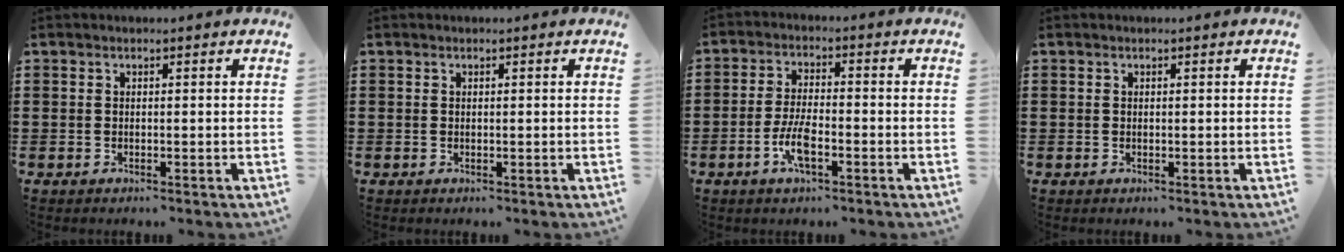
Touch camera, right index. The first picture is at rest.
{"total": 0.0}
{"total": 5.4, "force": [-2.3, 1.6, 4.6], "torque": [-0.104, -0.004, -0.047]}
{"total": 0.0}